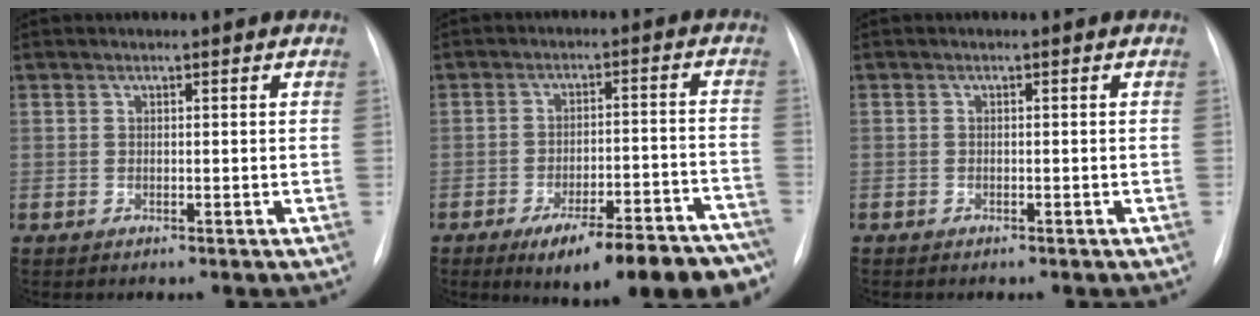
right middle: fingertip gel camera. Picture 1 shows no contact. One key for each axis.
{"total": 17.8, "fx": -13.6, "fy": 4.4, "fz": 10.6, "tx": -0.071, "ty": 0.032, "tz": -0.187}
{"total": 0.9, "fx": -0.7, "fy": 0.5, "fz": 0.3, "tx": -0.008, "ty": 0.001, "tz": -0.011}